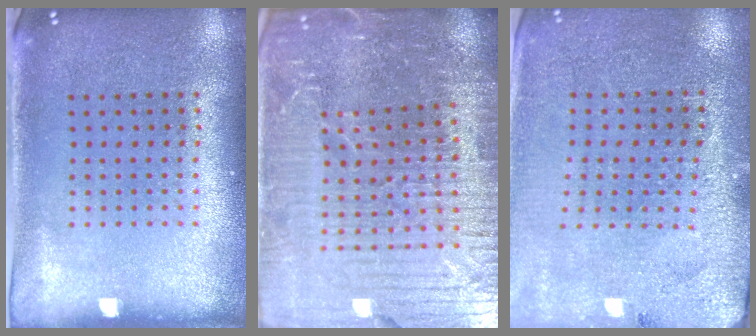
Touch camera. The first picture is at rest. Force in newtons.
{"total": 5.8, "press": 5.3, "slide": 2.5}
{"total": 2.8, "press": 2.8, "slide": 0.2}